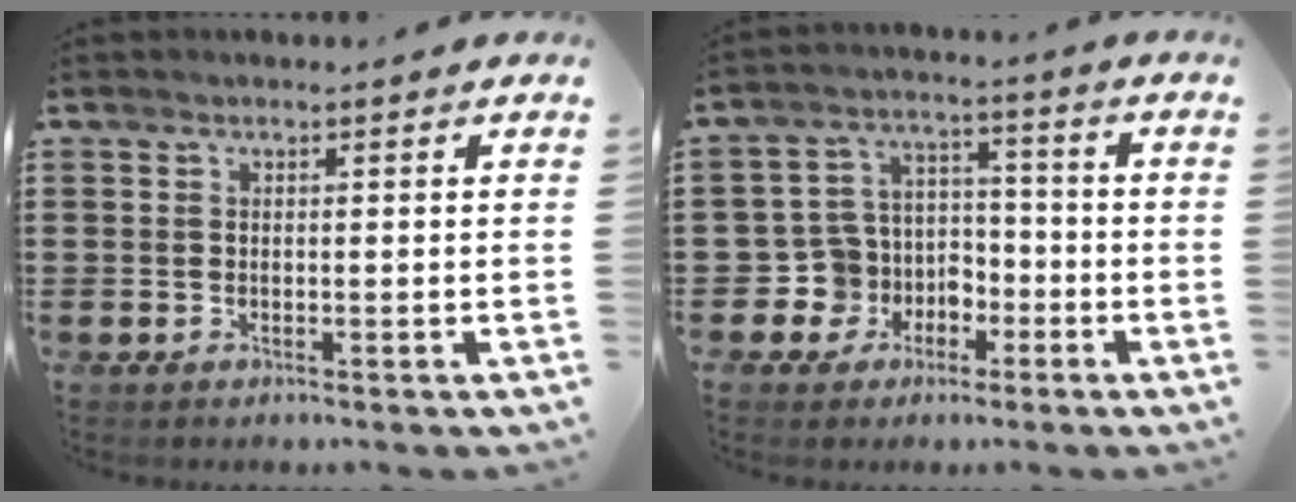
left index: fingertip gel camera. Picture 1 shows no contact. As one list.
[{"total": 6.9, "force": [-2.4, 6.4, 0.7], "torque": [-0.058, 0.000, -0.045]}]